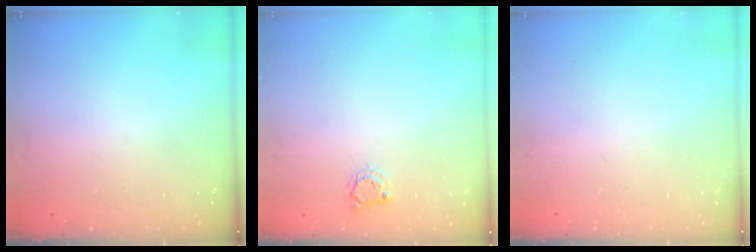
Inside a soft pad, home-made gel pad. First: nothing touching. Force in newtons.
{"total": 2.9, "press": 2.8, "slide": 0.4}
{"total": 0.0}